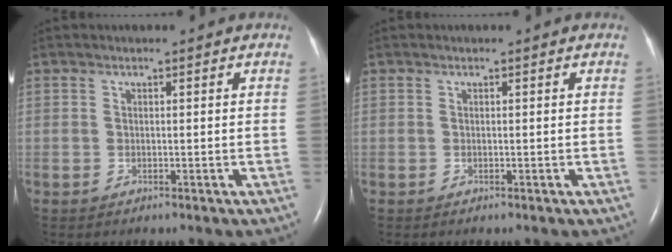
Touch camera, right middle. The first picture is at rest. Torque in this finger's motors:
{"motor_torque": [0.01, -0.02, 0.00, 0.00]}